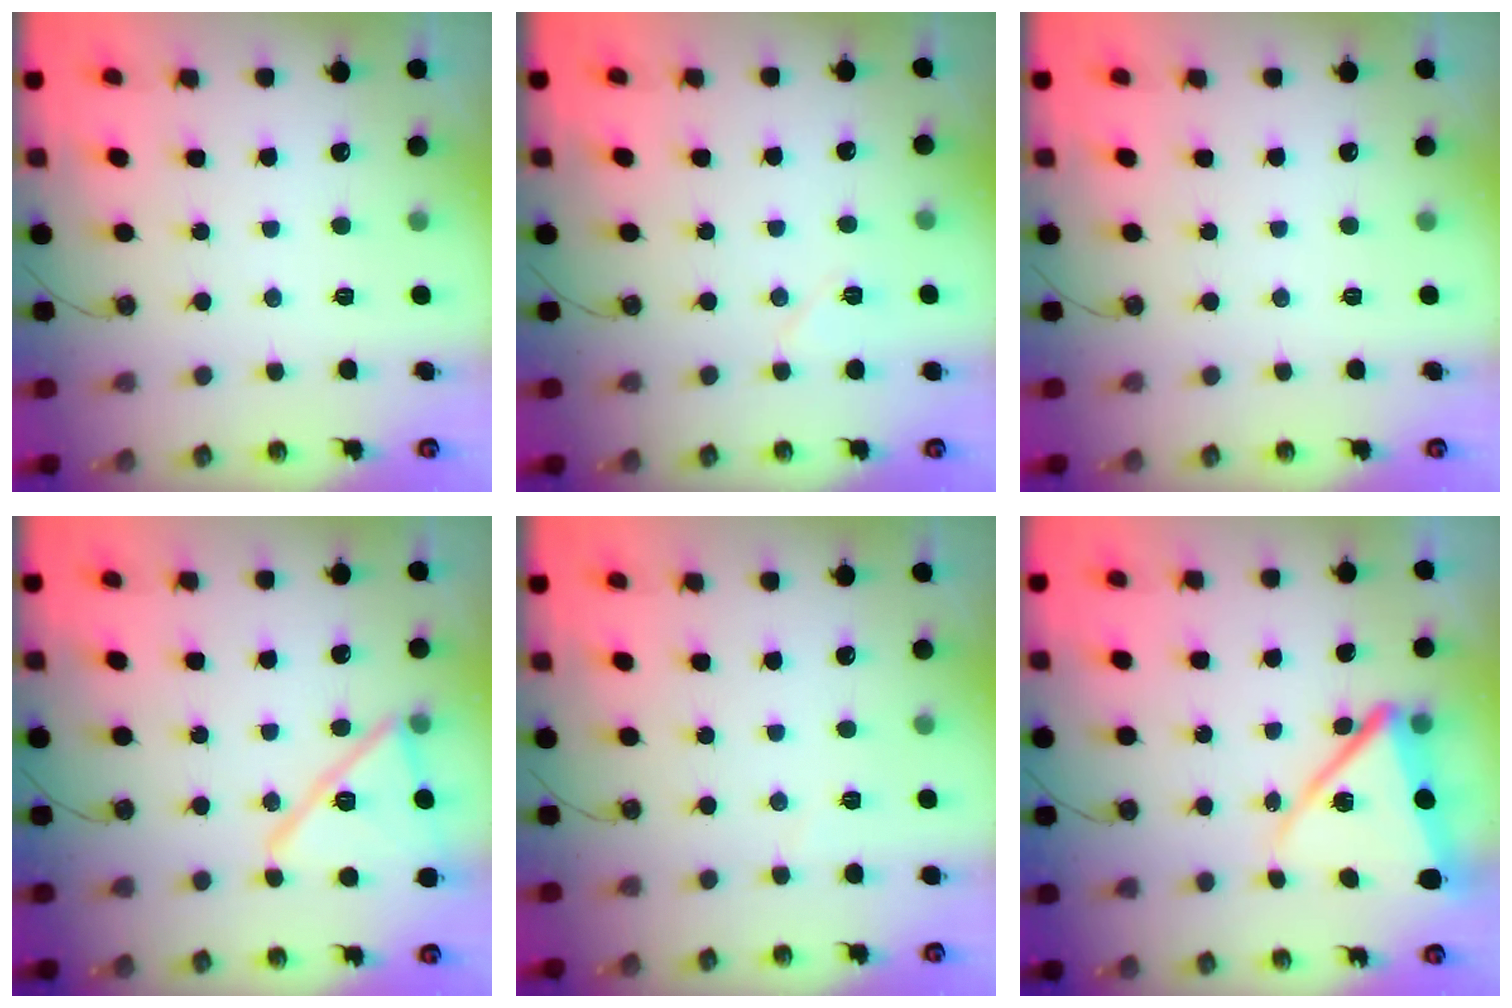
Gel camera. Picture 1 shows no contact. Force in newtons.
{"total": 6.7, "press": 5.9, "slide": 3.3}
{"total": 0.0}
{"total": 15.6, "press": 15.6, "slide": 1.0}
{"total": 2.7, "press": 2.4, "slide": 1.1}
{"total": 13.8, "press": 13.7, "slide": 1.5}